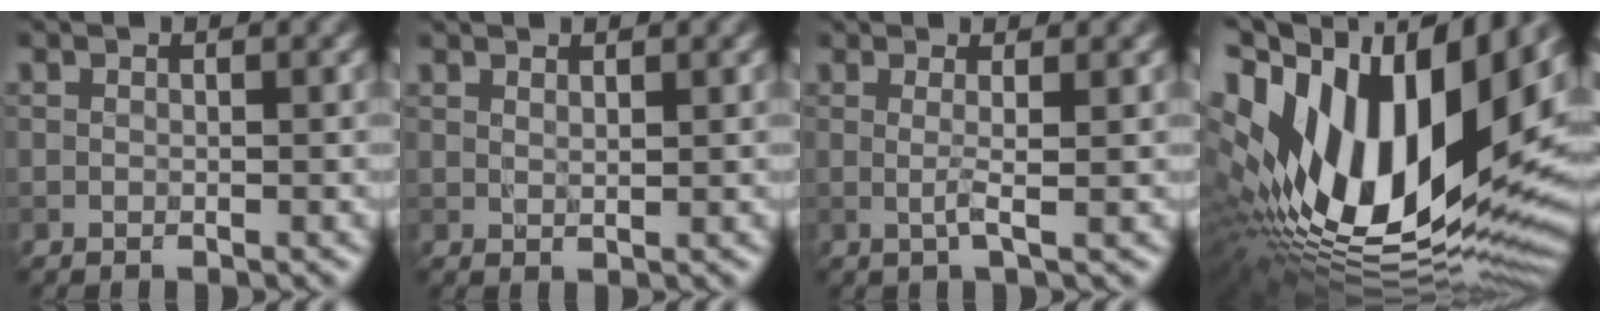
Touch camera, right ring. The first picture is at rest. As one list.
[{"total": 1.1, "force": [1.1, -0.2, -0.1], "torque": [0.003, 0.001, 0.018]}, {"total": 1.6, "force": [0.5, 0.2, 1.5], "torque": [-0.025, -0.001, 0.000]}, {"total": 19.4, "force": [2.4, 9.7, 16.6], "torque": [-0.316, -0.008, 0.041]}]